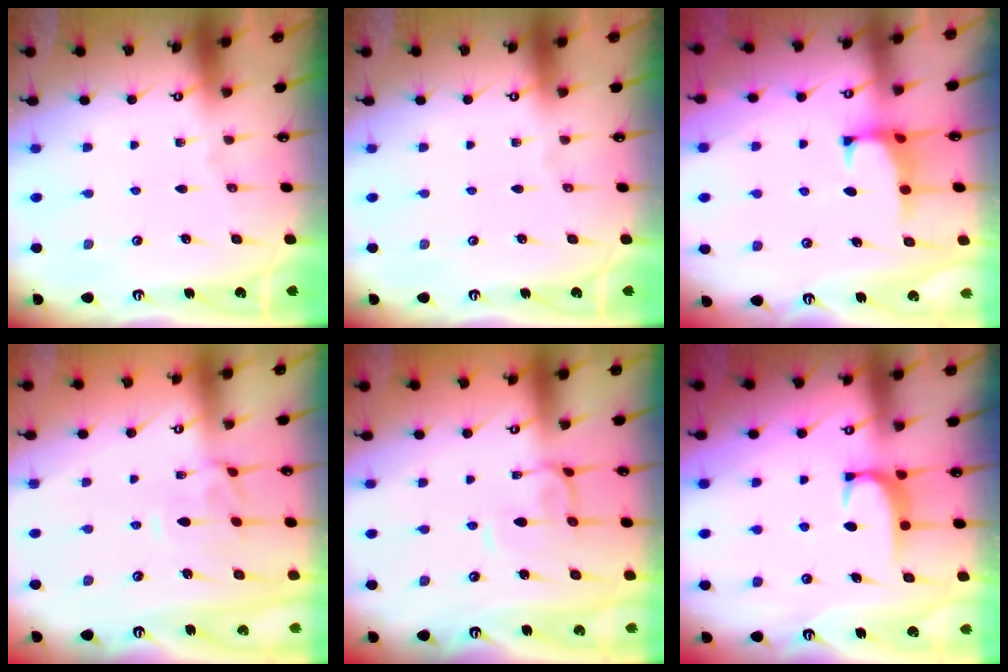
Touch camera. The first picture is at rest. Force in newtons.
{"total": 0.0}
{"total": 1.4, "press": 1.3, "slide": 0.5}
{"total": 0.7, "press": 0.3, "slide": 0.6}
{"total": 1.4, "press": 1.3, "slide": 0.4}
{"total": 1.7, "press": 1.6, "slide": 0.6}